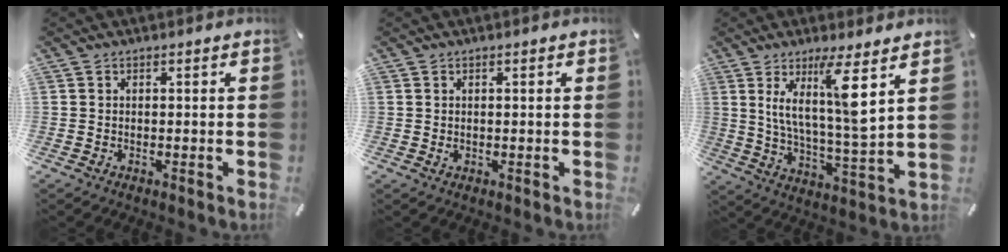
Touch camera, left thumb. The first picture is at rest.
{"total": 0.9, "force": [0.1, 0.3, 0.9], "torque": [-0.017, 0.001, 0.001]}
{"total": 13.1, "force": [6.3, 1.7, 11.4], "torque": [-0.205, -0.030, 0.097]}